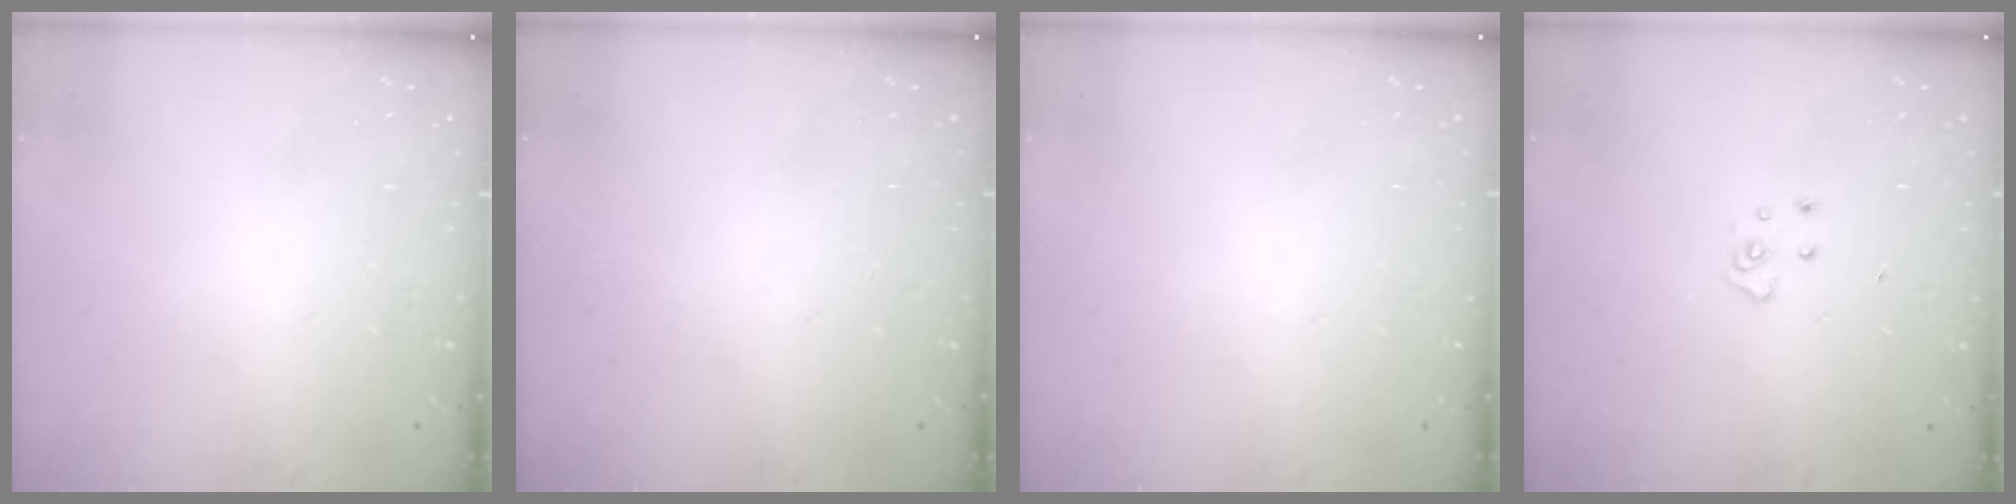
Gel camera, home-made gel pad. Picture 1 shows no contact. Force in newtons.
{"total": 0.0}
{"total": 0.0}
{"total": 4.4, "press": 4.4, "slide": 0.3}